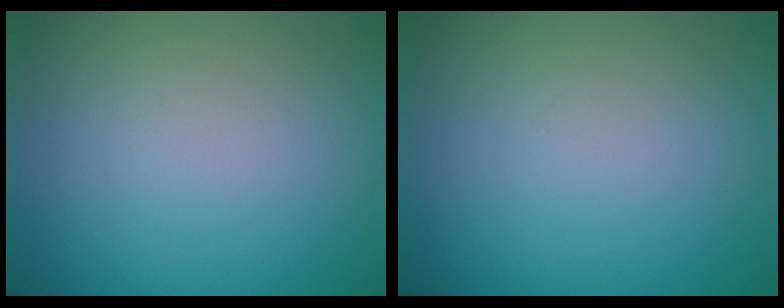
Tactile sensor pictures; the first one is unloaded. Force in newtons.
{"total": 0.0}